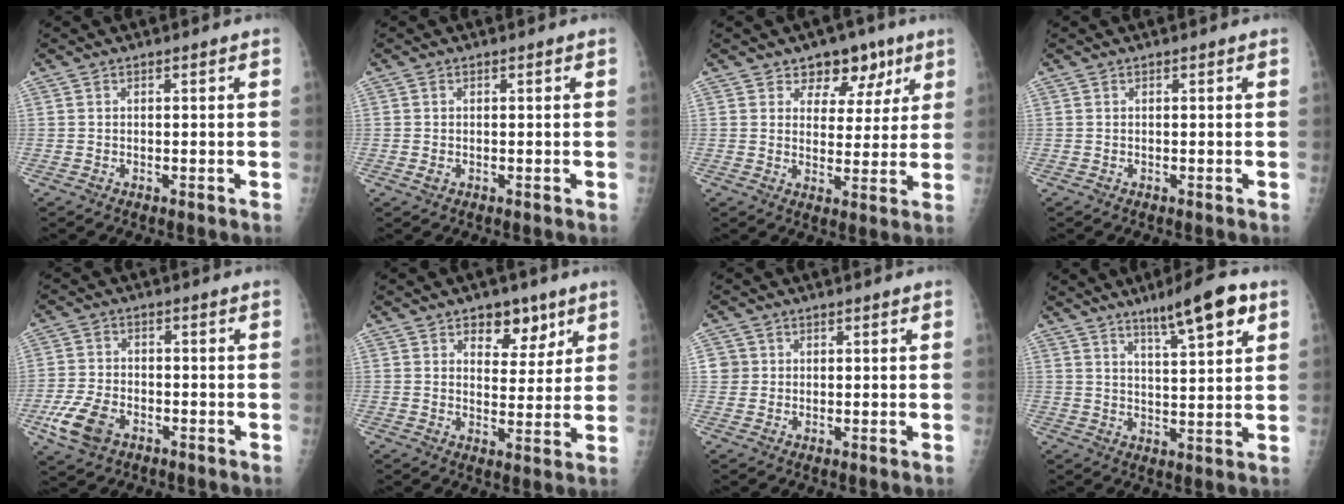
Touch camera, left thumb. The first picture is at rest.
{"total": 1.1, "force": [-0.3, 0.7, 0.7], "torque": [-0.015, 0.004, -0.006]}
{"total": 8.2, "force": [5.0, 5.7, 3.0], "torque": [0.002, -0.018, 0.072]}
{"total": 0.0}
{"total": 8.4, "force": [-3.9, 5.3, 5.2], "torque": [-0.104, 0.010, -0.072]}
{"total": 8.0, "force": [4.6, 5.0, 4.1], "torque": [-0.020, -0.022, 0.066]}
{"total": 2.6, "force": [0.4, 2.6, 0.0], "torque": [0.023, 0.005, 0.004]}
{"total": 10.0, "force": [5.9, 1.7, 7.9], "torque": [-0.113, -0.023, 0.092]}